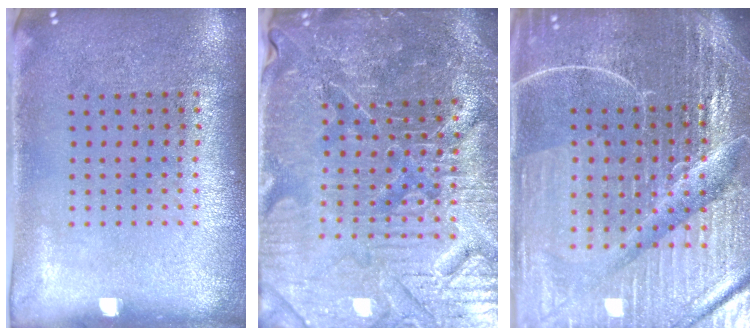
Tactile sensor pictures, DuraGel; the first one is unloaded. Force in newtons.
{"total": 6.0, "press": 5.5, "slide": 2.3}
{"total": 7.1, "press": 6.2, "slide": 3.5}